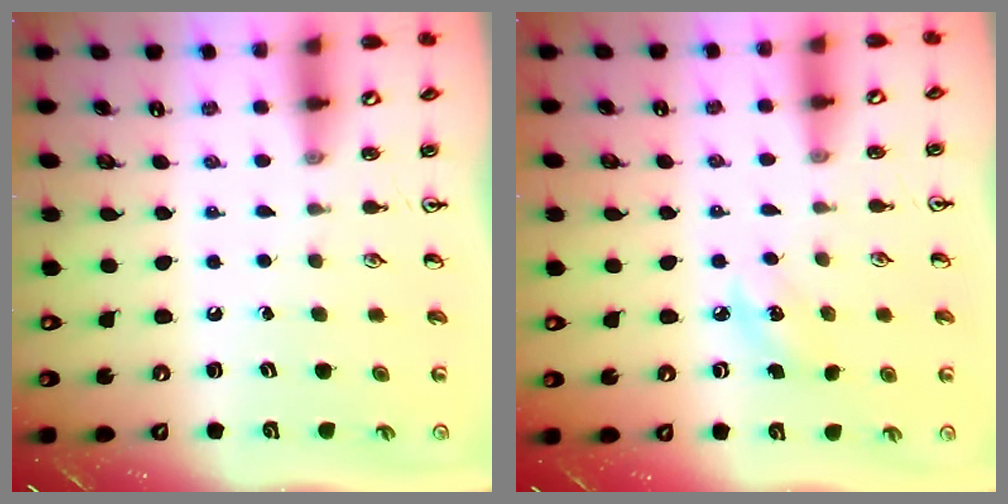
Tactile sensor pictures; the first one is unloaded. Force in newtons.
{"total": 5.3, "press": 5.1, "slide": 1.3}